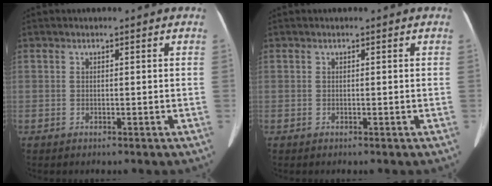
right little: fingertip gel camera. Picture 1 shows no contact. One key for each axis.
{"total": 0.0}